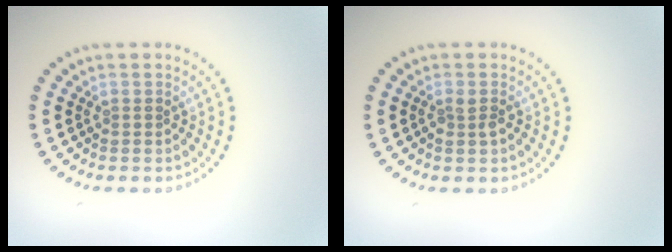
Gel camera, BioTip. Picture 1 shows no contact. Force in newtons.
{"total": 0.9, "press": 0.9, "slide": 0.3}